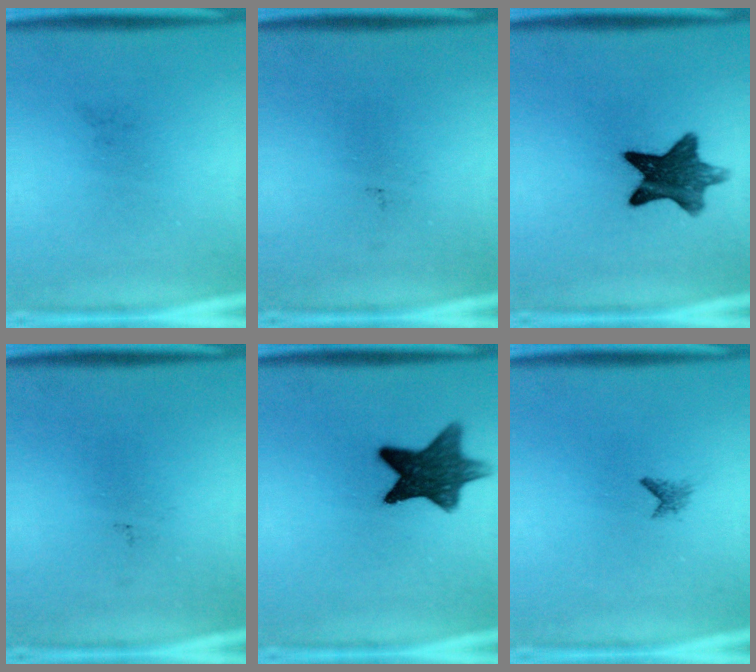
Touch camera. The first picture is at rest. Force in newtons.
{"total": 0.0}
{"total": 10.3}
{"total": 0.0}
{"total": 10.7}
{"total": 0.9}